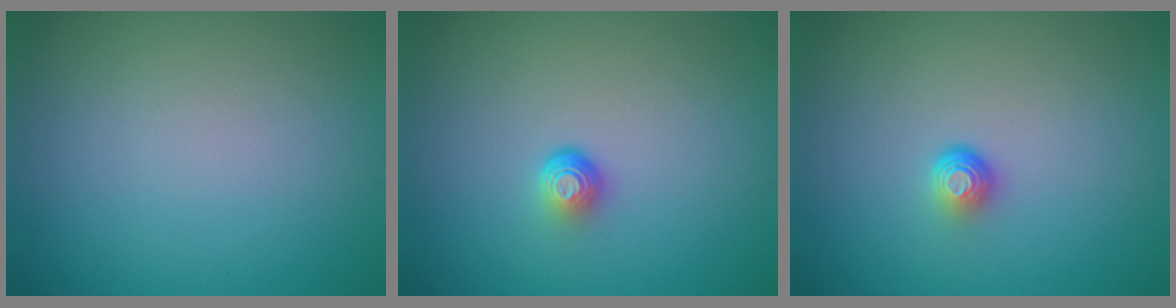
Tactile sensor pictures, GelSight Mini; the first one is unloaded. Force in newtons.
{"total": 1.9, "press": 1.1, "slide": 1.5}
{"total": 1.5, "press": 0.9, "slide": 1.2}